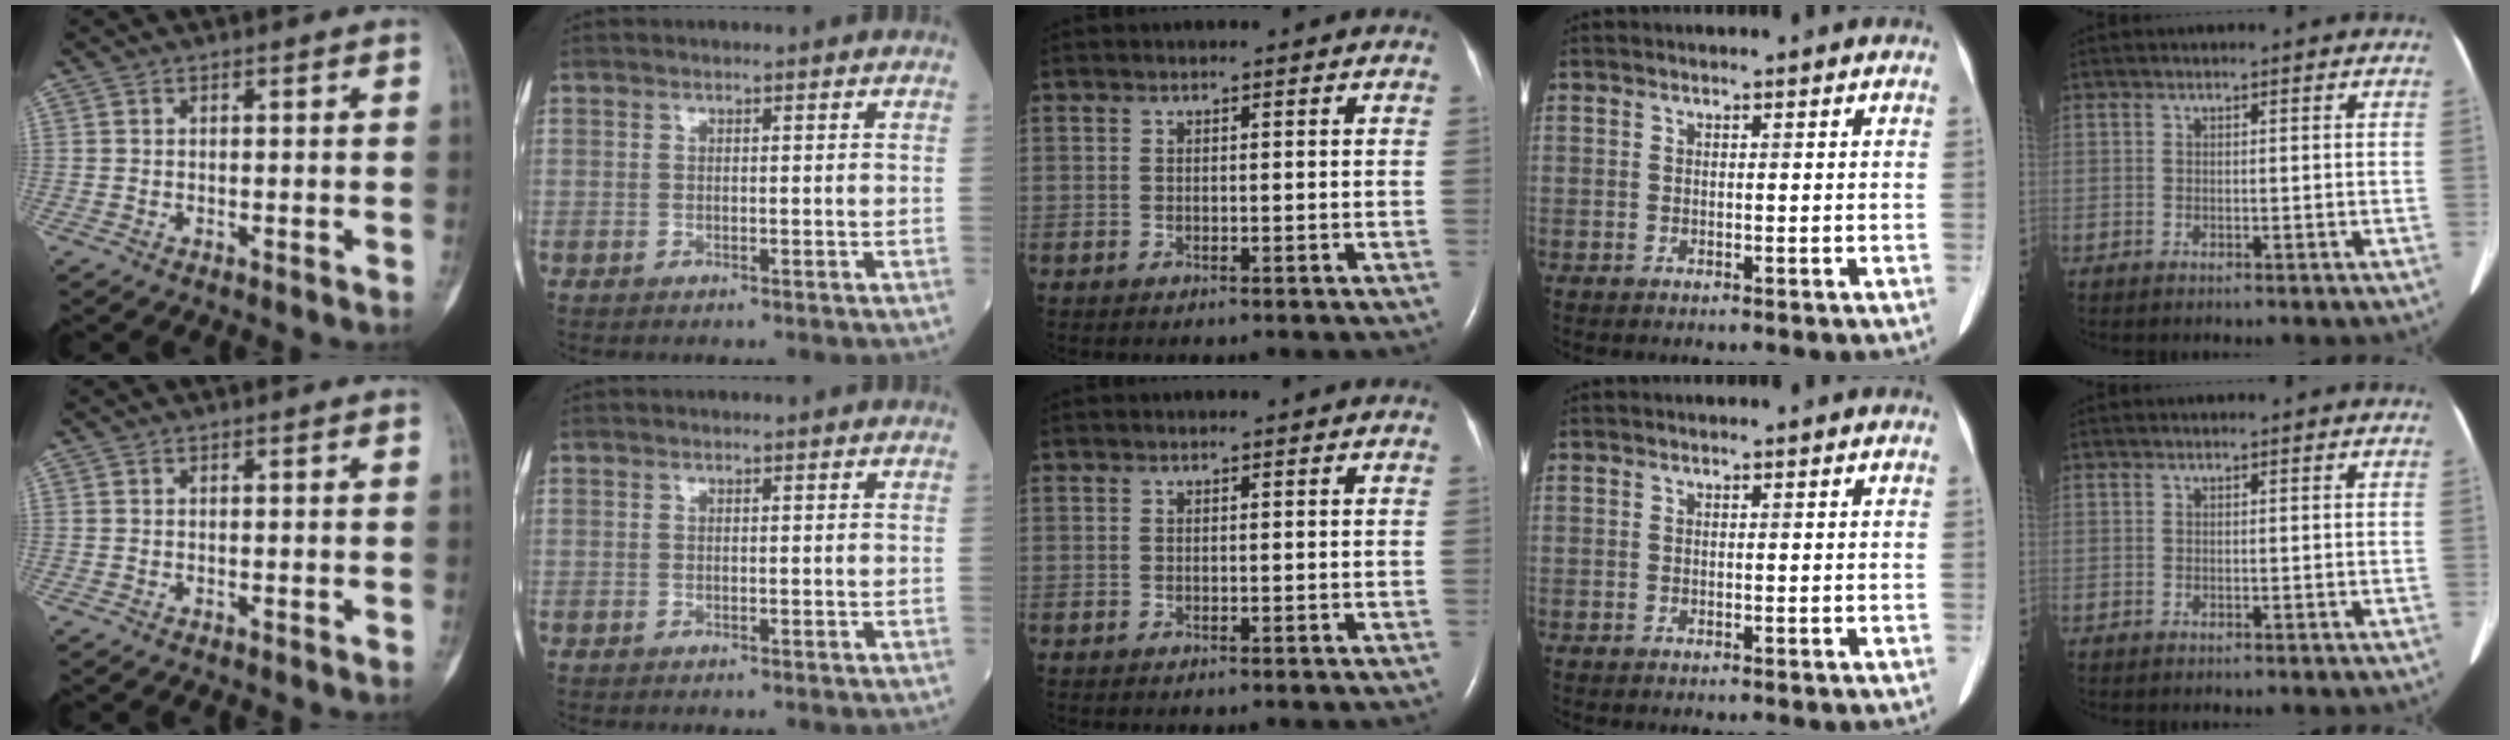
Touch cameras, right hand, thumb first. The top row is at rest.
{}